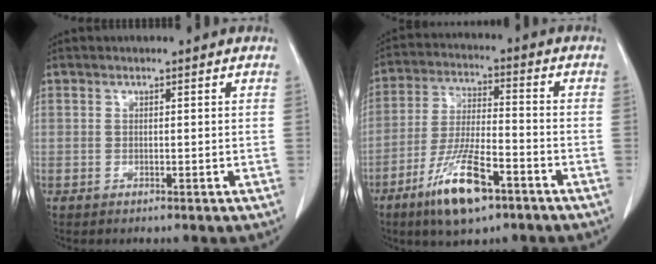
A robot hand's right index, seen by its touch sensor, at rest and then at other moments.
{"total": 11.9, "force": [-6.8, 2.7, 9.4], "torque": [-0.181, -0.016, -0.119]}